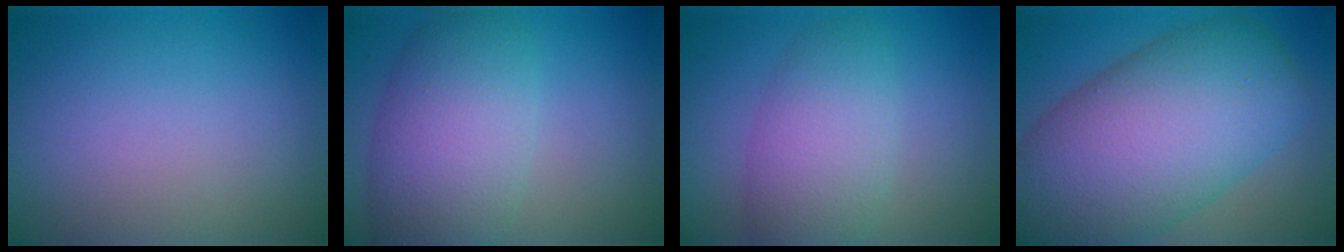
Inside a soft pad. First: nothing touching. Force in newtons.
{"total": 7.6, "press": 7.6, "slide": 0.3}
{"total": 5.3, "press": 5.3, "slide": 0.1}
{"total": 14.5, "press": 14.5, "slide": 0.7}